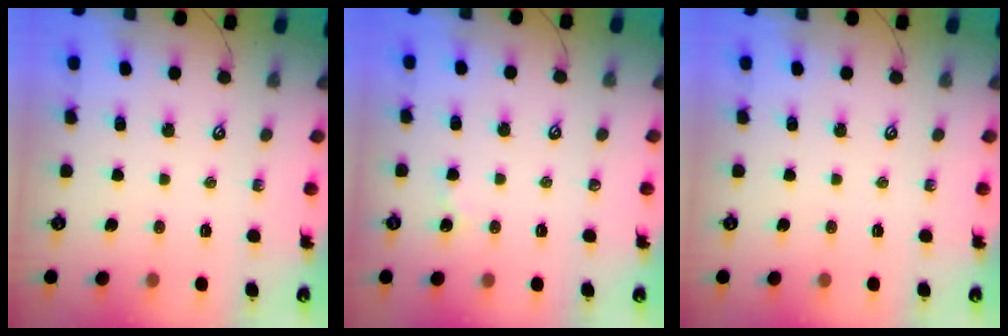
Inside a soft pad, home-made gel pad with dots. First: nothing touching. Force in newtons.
{"total": 1.1, "press": 1.0, "slide": 0.2}
{"total": 0.0}